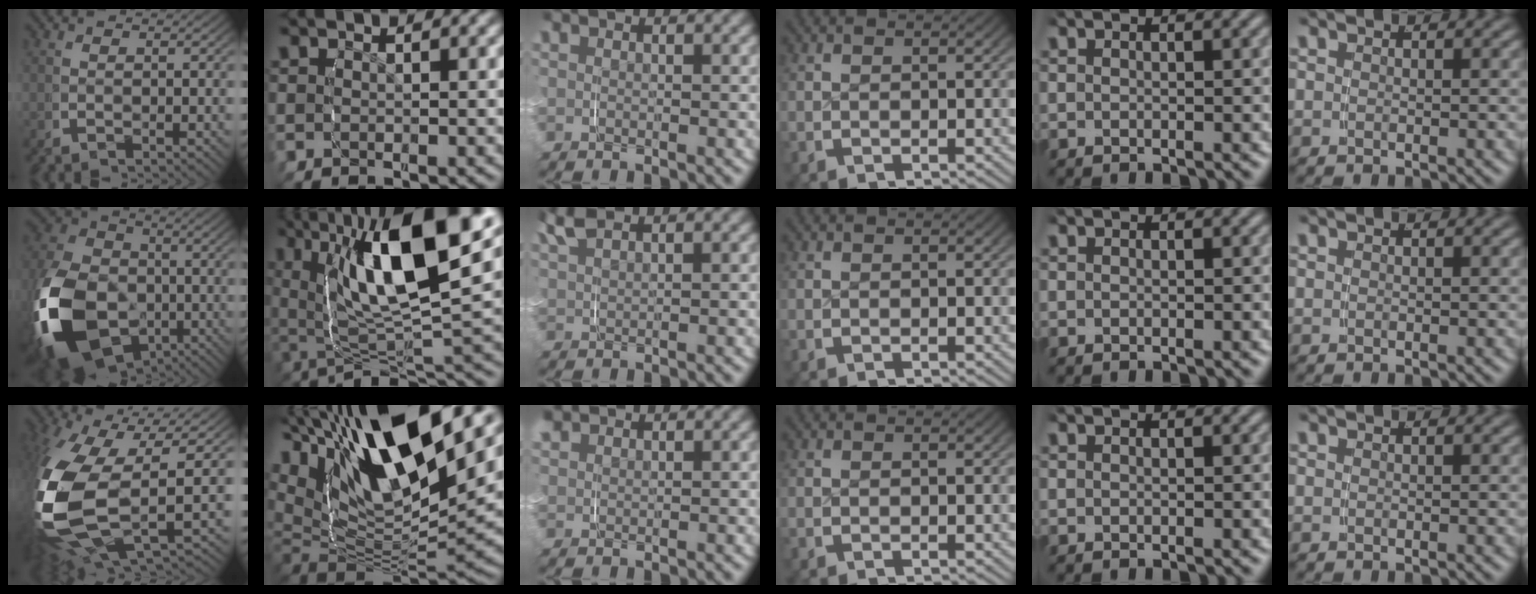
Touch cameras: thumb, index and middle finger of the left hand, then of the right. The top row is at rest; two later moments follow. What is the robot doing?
{"motion": "grasp_and_lifting", "object": "knife"}